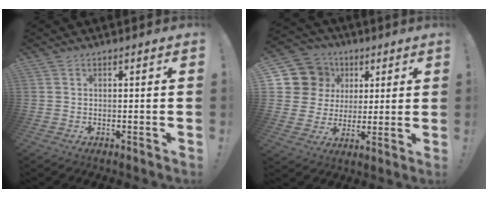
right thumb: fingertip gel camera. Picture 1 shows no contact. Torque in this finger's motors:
{"motor_torque": [0.01, 0.10, 0.09, -0.07, 0.00]}